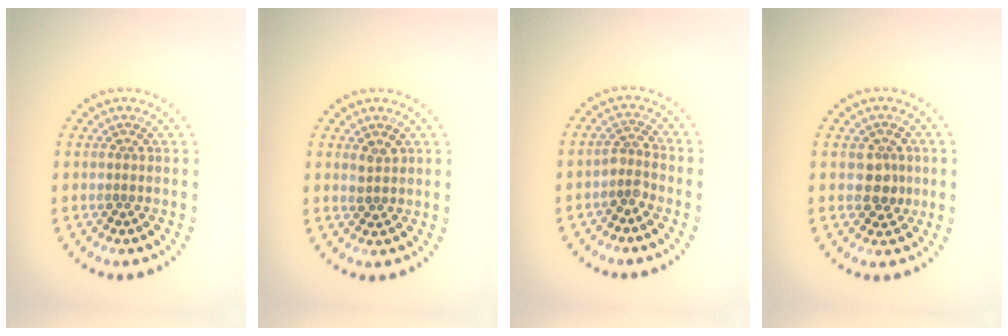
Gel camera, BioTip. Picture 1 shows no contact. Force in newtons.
{"total": 1.3, "press": 1.2, "slide": 0.4}
{"total": 1.8, "press": 1.3, "slide": 1.3}
{"total": 2.5, "press": 2.4, "slide": 0.6}